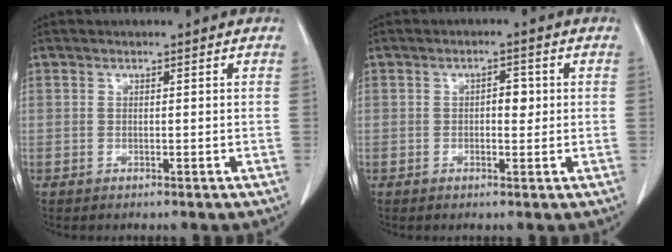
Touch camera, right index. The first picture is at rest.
{"total": 2.3, "force": [0.3, 1.2, 2.0], "torque": [-0.023, 0.007, 0.006]}